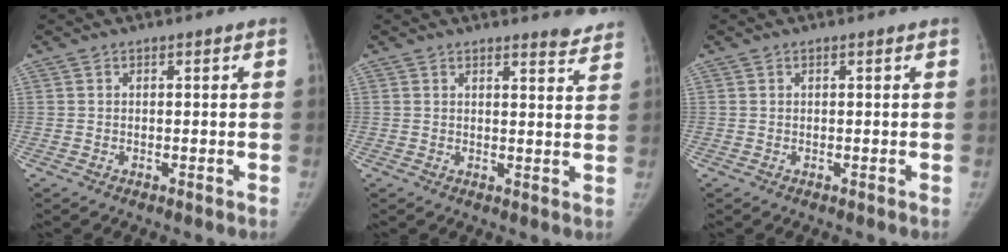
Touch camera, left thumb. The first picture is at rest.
{"total": 4.6, "force": [4.4, 0.7, 1.2], "torque": [-0.003, -0.034, 0.040]}
{"total": 0.0}